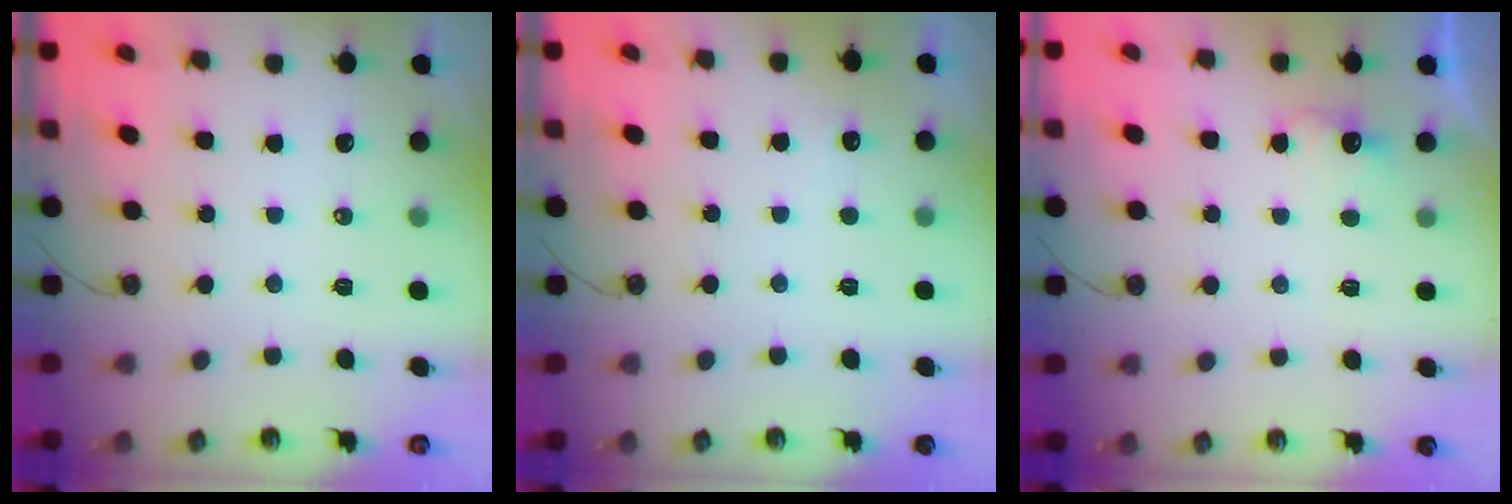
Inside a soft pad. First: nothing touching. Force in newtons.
{"total": 2.1, "press": 1.9, "slide": 0.9}
{"total": 2.6, "press": 2.6, "slide": 0.7}